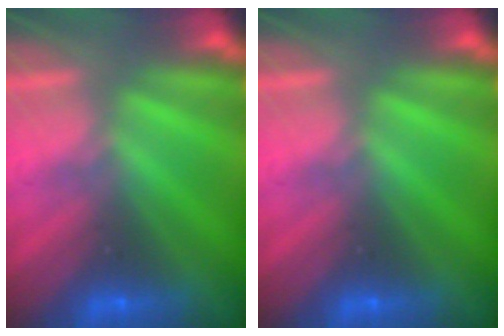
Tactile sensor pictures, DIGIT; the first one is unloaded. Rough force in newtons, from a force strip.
{"total": 0.0}